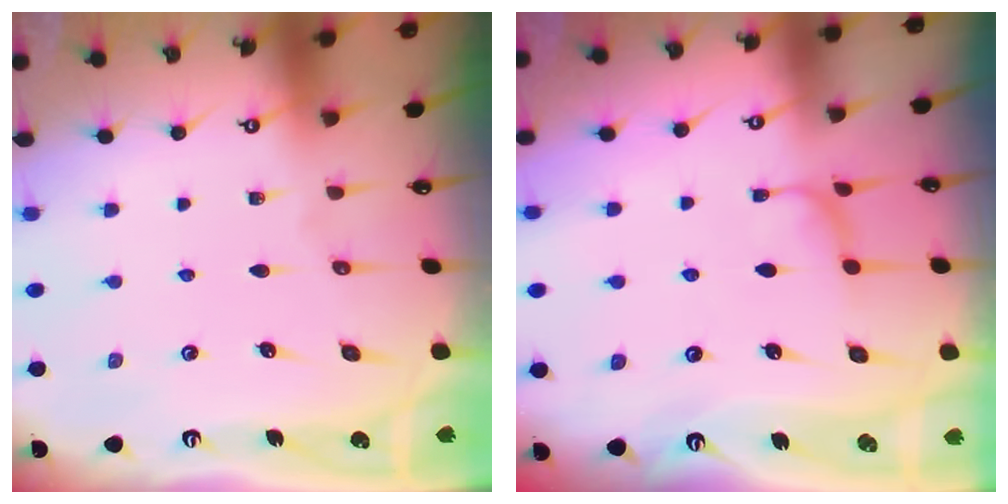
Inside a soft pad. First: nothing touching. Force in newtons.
{"total": 0.9, "press": 0.4, "slide": 0.8}